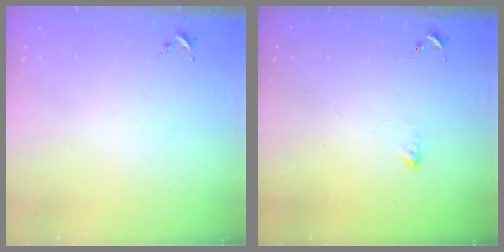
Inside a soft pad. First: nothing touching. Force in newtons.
{"total": 2.4, "press": 2.4, "slide": 0.5}